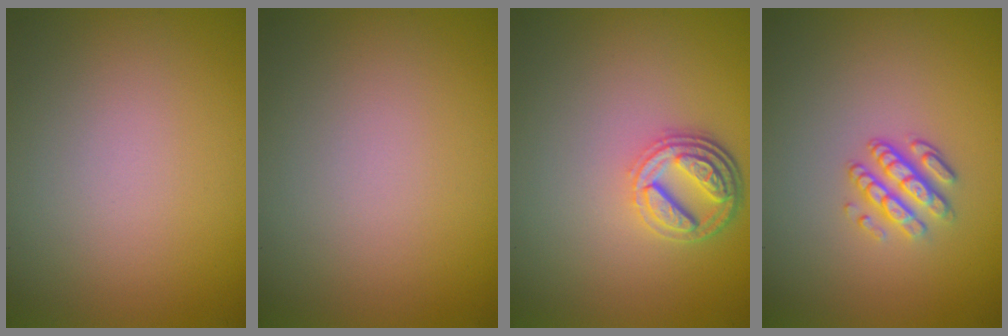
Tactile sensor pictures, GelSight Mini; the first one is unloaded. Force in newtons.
{"total": 0.0}
{"total": 4.4, "press": 3.4, "slide": 2.8}
{"total": 3.1, "press": 2.3, "slide": 2.0}